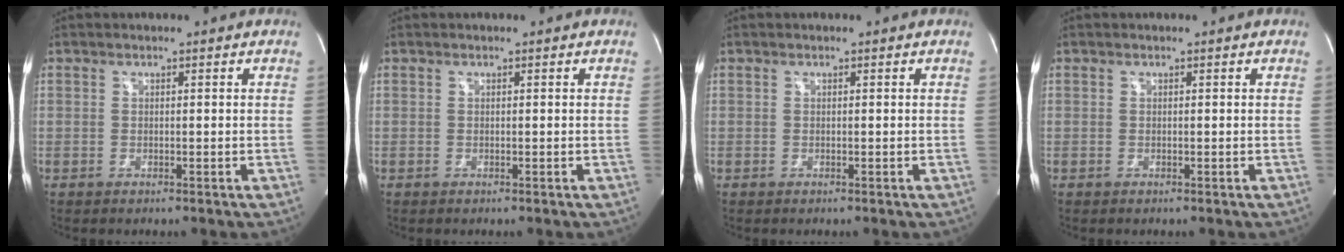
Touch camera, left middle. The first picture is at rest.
{"total": 0.0}
{"total": 0.0}
{"total": 0.0}